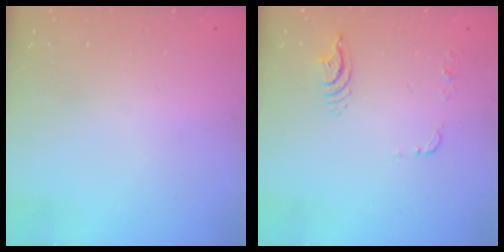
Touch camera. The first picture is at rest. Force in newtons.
{"total": 8.3, "press": 8.3, "slide": 0.8}